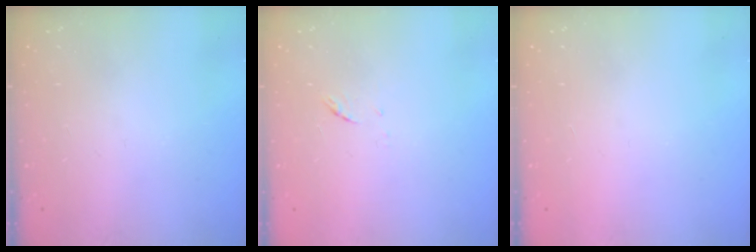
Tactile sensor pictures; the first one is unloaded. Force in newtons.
{"total": 4.8, "press": 4.6, "slide": 1.3}
{"total": 1.5, "press": 1.5, "slide": 0.1}